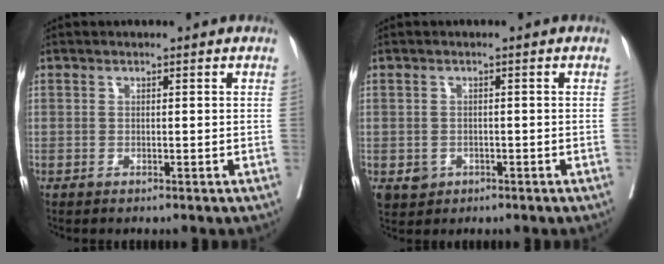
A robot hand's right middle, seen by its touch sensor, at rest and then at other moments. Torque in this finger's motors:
{"motor_torque": [0.30, -0.08, 0.00, 0.01]}